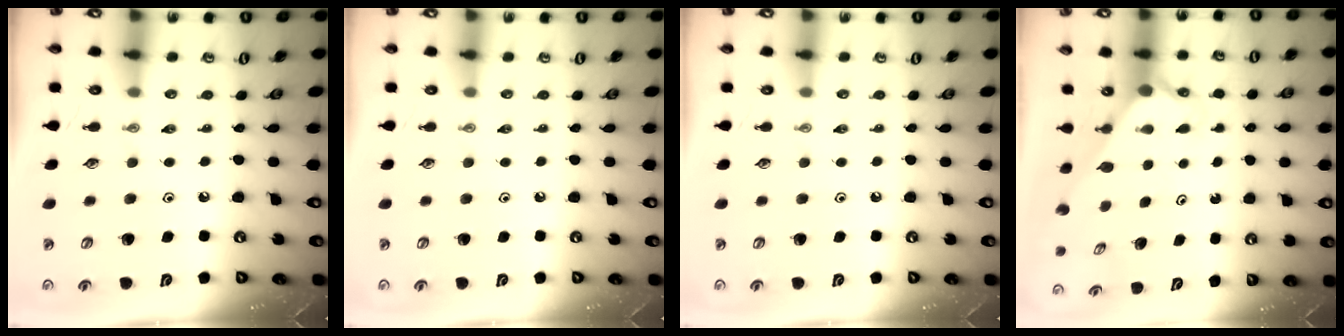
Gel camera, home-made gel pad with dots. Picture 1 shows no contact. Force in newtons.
{"total": 0.0}
{"total": 0.0}
{"total": 2.7, "press": 2.7, "slide": 0.2}